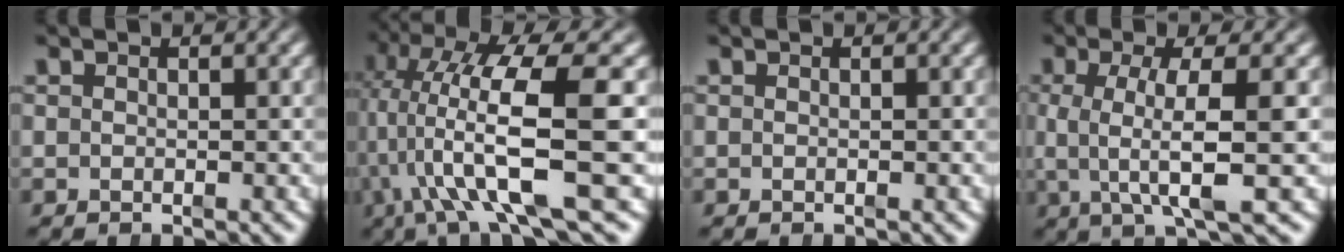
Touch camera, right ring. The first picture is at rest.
{"total": 10.0, "force": [-0.3, 4.1, 9.1], "torque": [-0.161, -0.018, 0.006]}
{"total": 0.0}
{"total": 5.7, "force": [0.2, 1.2, 5.6], "torque": [-0.106, -0.012, 0.007]}